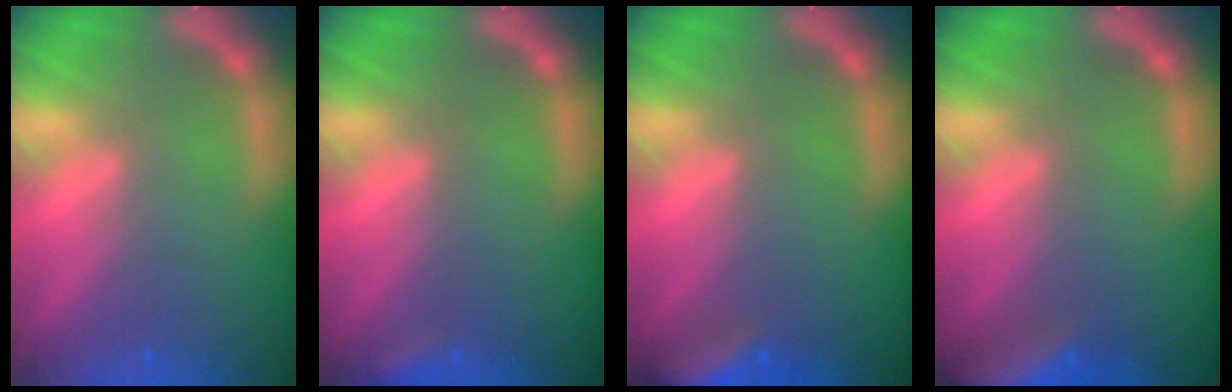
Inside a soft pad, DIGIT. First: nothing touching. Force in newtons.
{"total": 1.4}
{"total": 5.5}
{"total": 7.5}